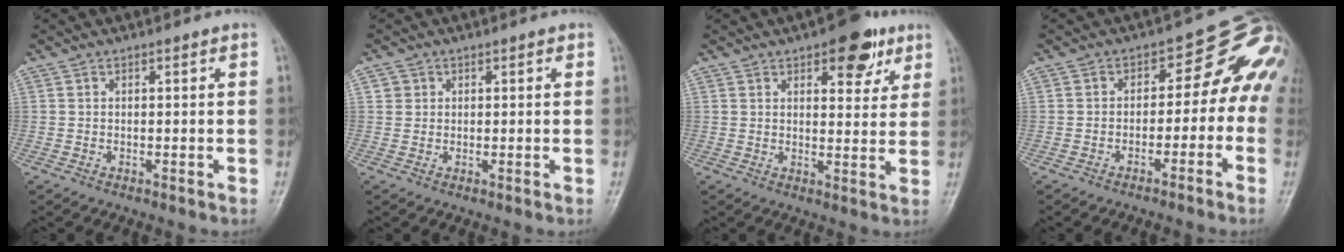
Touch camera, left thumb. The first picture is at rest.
{"total": 1.9, "force": [0.6, 1.8, 0.3], "torque": [0.012, 0.000, 0.005]}
{"total": 9.6, "force": [5.4, 4.5, 6.6], "torque": [-0.051, -0.020, 0.067]}
{"total": 9.9, "force": [-2.5, 6.8, 6.7], "torque": [-0.051, 0.061, -0.036]}